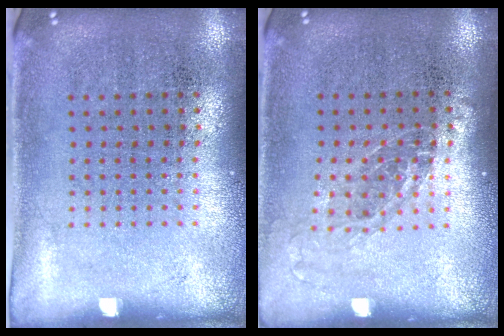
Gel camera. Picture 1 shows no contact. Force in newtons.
{"total": 1.1, "press": 1.0, "slide": 0.5}